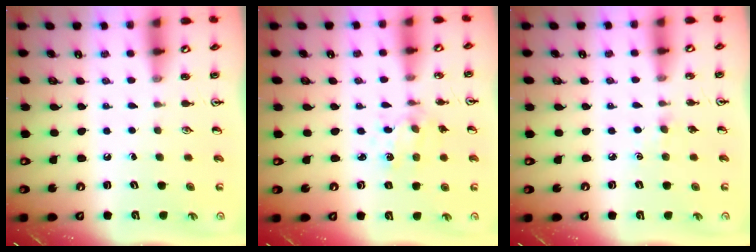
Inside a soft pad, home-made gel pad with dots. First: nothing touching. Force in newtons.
{"total": 1.4, "press": 1.4, "slide": 0.3}
{"total": 2.8, "press": 2.7, "slide": 0.5}